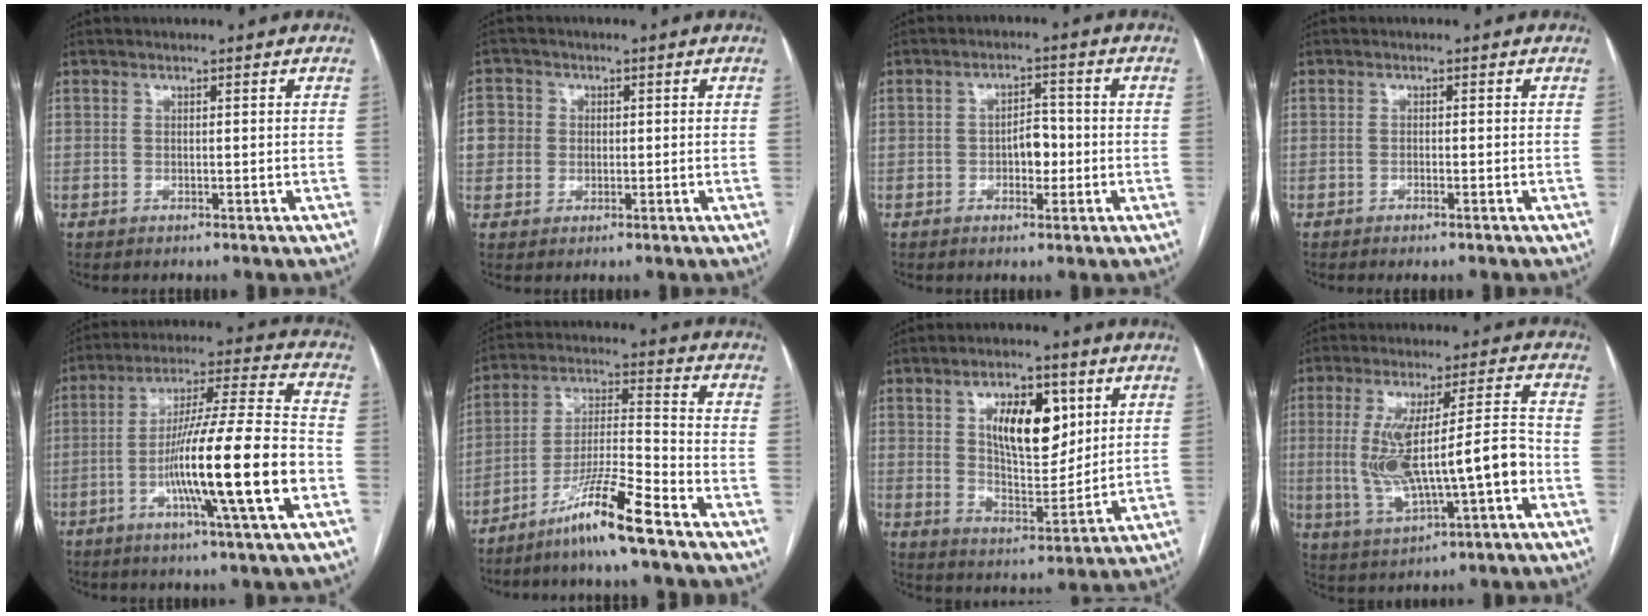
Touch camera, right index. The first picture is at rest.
{"total": 5.2, "force": [0.5, 5.1, 0.9], "torque": [-0.018, 0.017, 0.013]}
{"total": 4.0, "force": [-0.8, 2.2, 3.2], "torque": [-0.046, 0.011, -0.013]}
{"total": 1.2, "force": [-0.8, 0.0, 0.9], "torque": [-0.017, -0.002, -0.013]}
{"total": 18.1, "force": [-5.2, -0.5, 17.3], "torque": [-0.296, -0.005, -0.090]}
{"total": 11.1, "force": [-7.9, -0.6, 7.8], "torque": [-0.150, -0.018, -0.151]}
{"total": 11.9, "force": [4.3, 5.4, 9.7], "torque": [-0.162, 0.007, 0.080]}
{"total": 14.2, "force": [-1.8, 2.5, 13.8], "torque": [-0.260, 0.018, -0.015]}